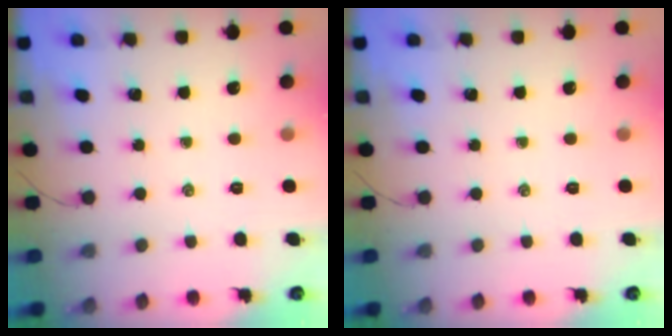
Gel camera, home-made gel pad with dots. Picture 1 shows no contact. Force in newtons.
{"total": 0.0}